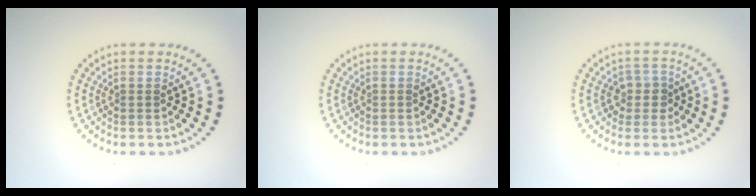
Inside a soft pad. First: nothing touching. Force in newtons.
{"total": 0.0}
{"total": 1.9, "press": 1.5, "slide": 1.1}